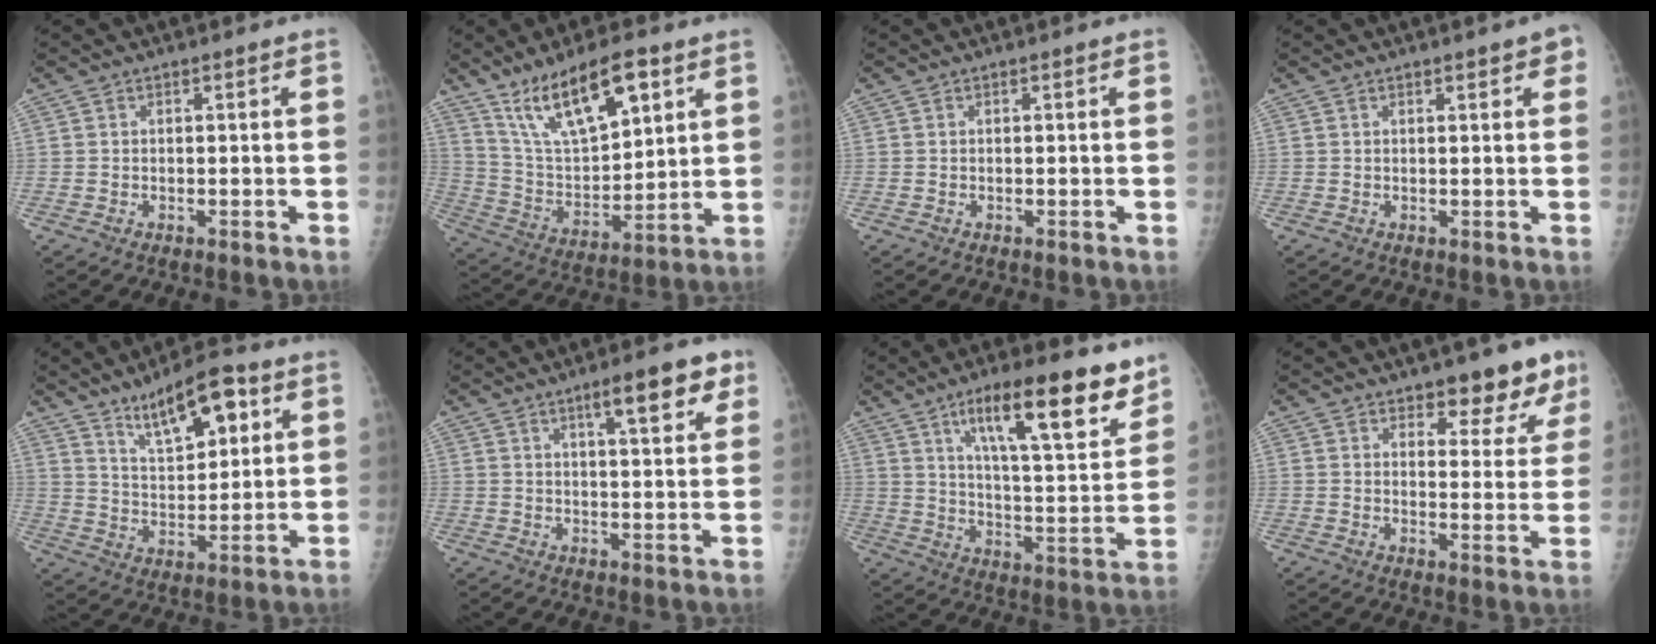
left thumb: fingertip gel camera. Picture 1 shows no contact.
{"total": 16.6, "force": [9.8, 6.4, 11.8], "torque": [-0.175, -0.042, 0.191]}
{"total": 0.0}
{"total": 3.1, "force": [1.6, 1.0, 2.4], "torque": [-0.017, -0.002, 0.016]}
{"total": 13.0, "force": [6.9, 5.1, 9.7], "torque": [-0.130, -0.029, 0.119]}
{"total": 9.1, "force": [5.1, 2.4, 7.2], "torque": [-0.082, -0.017, 0.068]}
{"total": 19.6, "force": [12.1, 5.1, 14.5], "torque": [-0.185, -0.057, 0.195]}
{"total": 9.6, "force": [7.0, 4.0, 5.2], "torque": [-0.025, -0.043, 0.089]}